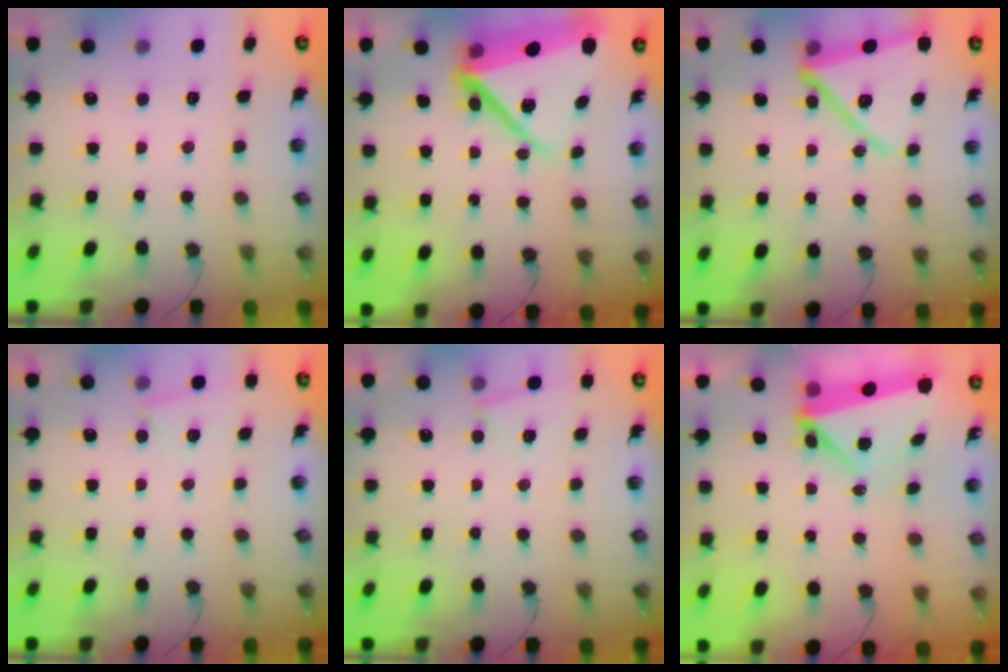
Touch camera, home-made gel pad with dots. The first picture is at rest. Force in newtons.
{"total": 17.5, "press": 17.4, "slide": 2.2}
{"total": 16.0, "press": 15.9, "slide": 1.3}
{"total": 4.2, "press": 3.5, "slide": 2.4}
{"total": 4.2, "press": 3.2, "slide": 2.8}
{"total": 5.3, "press": 5.3, "slide": 0.2}